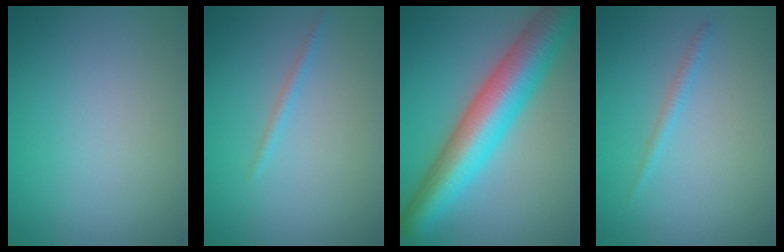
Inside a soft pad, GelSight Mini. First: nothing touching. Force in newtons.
{"total": 0.5, "press": 0.5, "slide": 0.1}
{"total": 9.5, "press": 9.5, "slide": 0.2}
{"total": 1.0, "press": 1.0, "slide": 0.1}